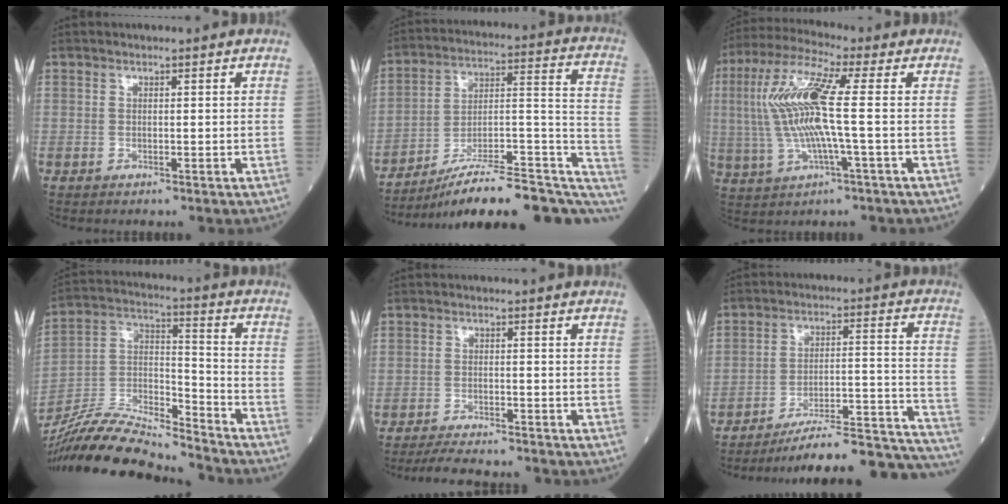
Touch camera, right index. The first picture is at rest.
{"total": 24.0, "force": [-17.6, 5.6, 15.3], "torque": [-0.164, 0.036, -0.254]}
{"total": 12.4, "force": [0.7, 1.0, 12.3], "torque": [-0.271, 0.016, 0.010]}
{"total": 20.1, "force": [-18.8, 1.4, 6.9], "torque": [-0.154, 0.005, -0.333]}
{"total": 7.1, "force": [-6.5, 0.7, 2.6], "torque": [-0.042, -0.016, -0.101]}
{"total": 24.0, "force": [-22.1, 1.4, 9.2], "torque": [-0.056, 0.023, -0.305]}